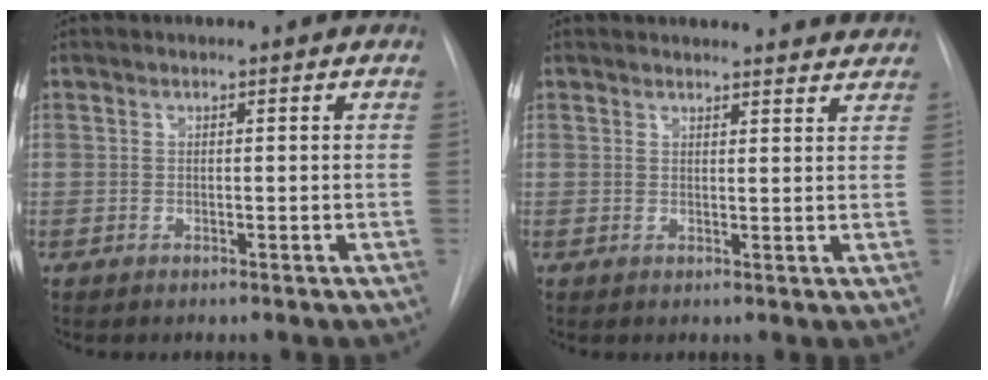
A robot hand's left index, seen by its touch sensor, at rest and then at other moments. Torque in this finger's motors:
{"motor_torque": [0.23, -0.28, -0.02, -0.01]}